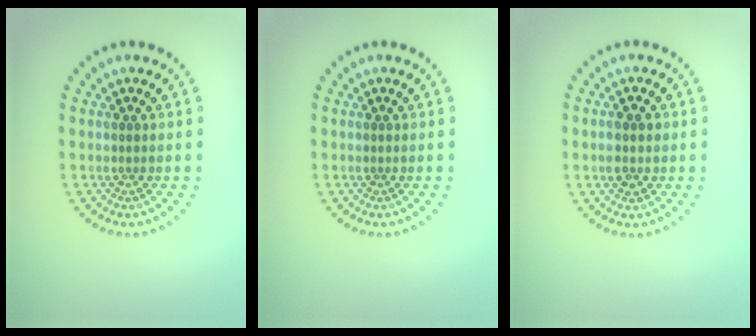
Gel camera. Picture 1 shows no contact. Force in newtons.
{"total": 0.0}
{"total": 2.7, "press": 2.7, "slide": 0.1}